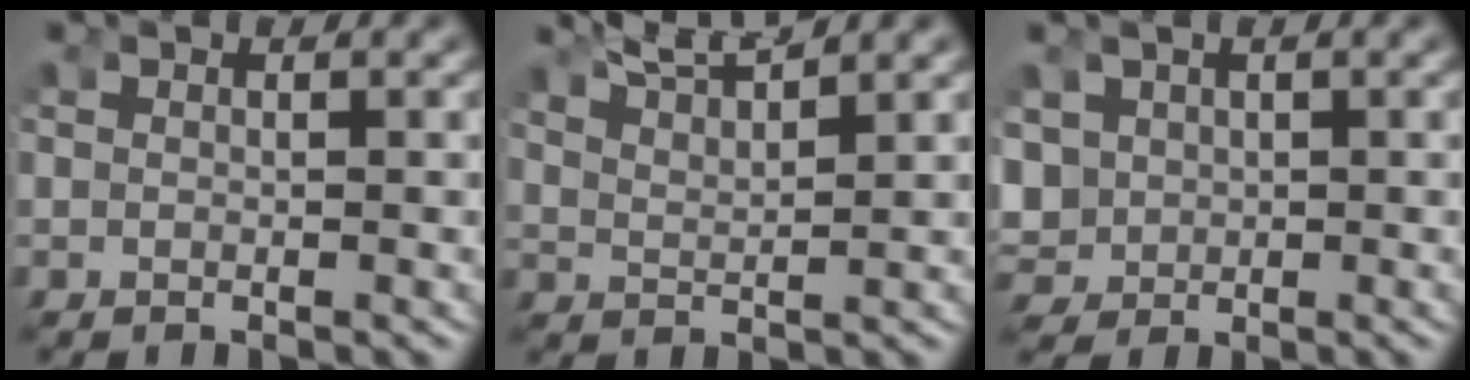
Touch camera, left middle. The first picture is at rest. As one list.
[{"total": 5.4, "force": [4.5, 1.7, 2.6], "torque": [-0.052, 0.003, 0.073]}, {"total": 4.7, "force": [-0.1, 4.5, 1.5], "torque": [-0.075, -0.028, 0.010]}]